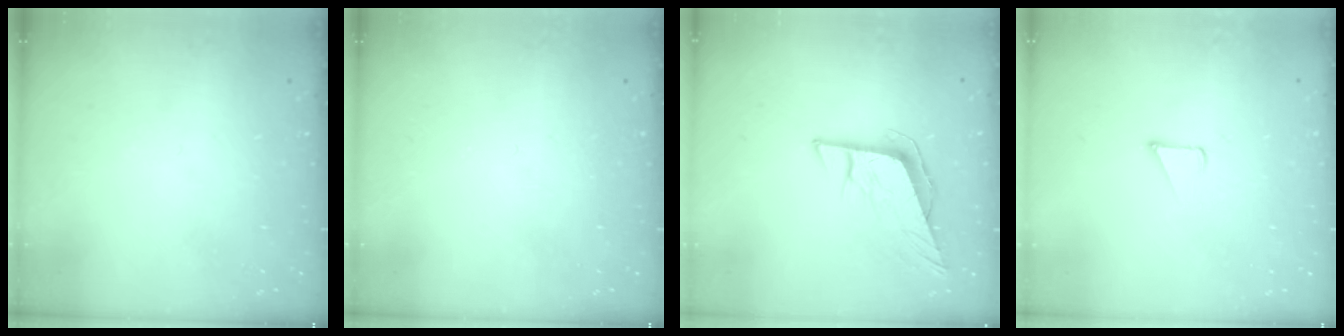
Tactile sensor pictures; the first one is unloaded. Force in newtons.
{"total": 0.0}
{"total": 10.2, "press": 9.6, "slide": 3.5}
{"total": 2.4, "press": 2.4, "slide": 0.2}